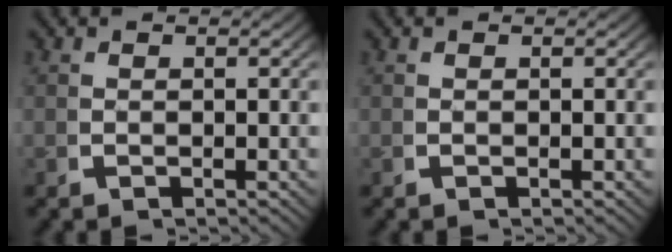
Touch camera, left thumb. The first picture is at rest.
{"total": 0.0}